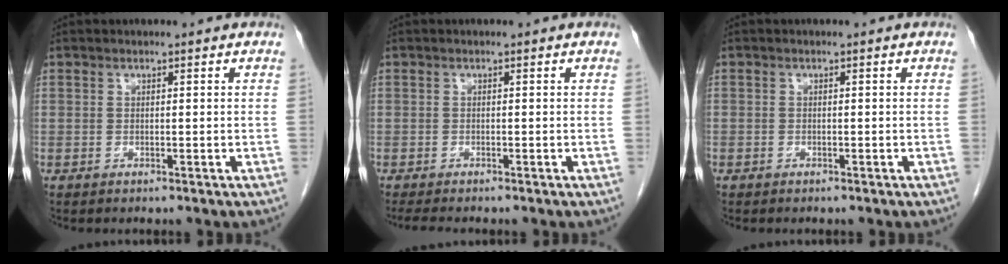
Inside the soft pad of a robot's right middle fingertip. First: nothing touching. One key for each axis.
{"total": 2.9, "fx": -2.5, "fy": 0.3, "fz": 1.4, "tx": -0.024, "ty": -0.009, "tz": -0.037}
{"total": 0.6, "fx": -0.4, "fy": 0.4, "fz": 0.0, "tx": -0.007, "ty": 0.003, "tz": -0.009}